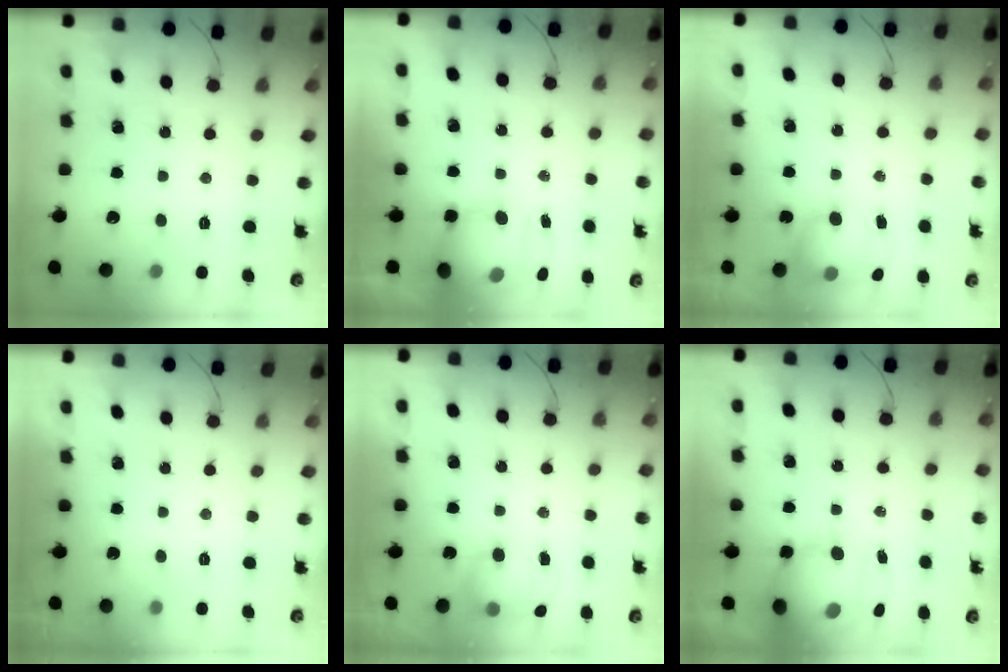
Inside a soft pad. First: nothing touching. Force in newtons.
{"total": 13.4, "press": 13.0, "slide": 3.5}
{"total": 11.7, "press": 9.3, "slide": 7.1}
{"total": 0.0}
{"total": 7.8, "press": 7.8, "slide": 0.6}
{"total": 15.6, "press": 15.1, "slide": 3.9}